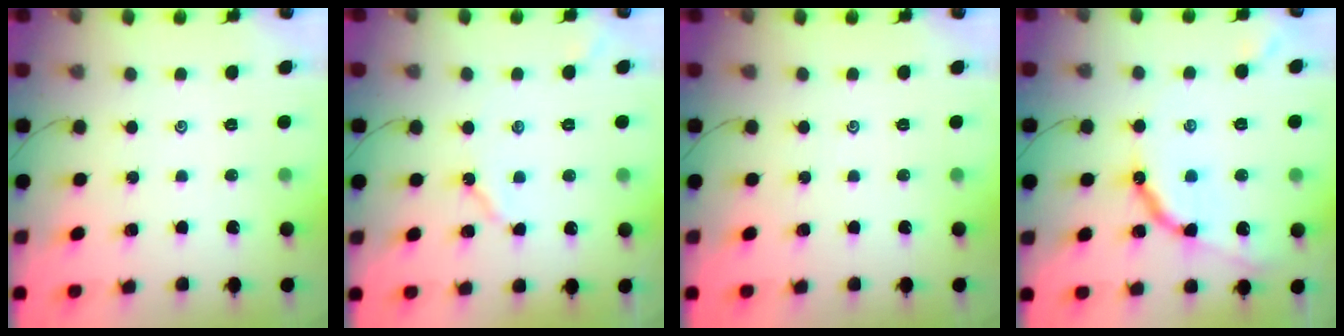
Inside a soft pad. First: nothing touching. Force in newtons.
{"total": 3.6, "press": 3.6, "slide": 0.3}
{"total": 0.0}
{"total": 10.4, "press": 10.4, "slide": 0.8}